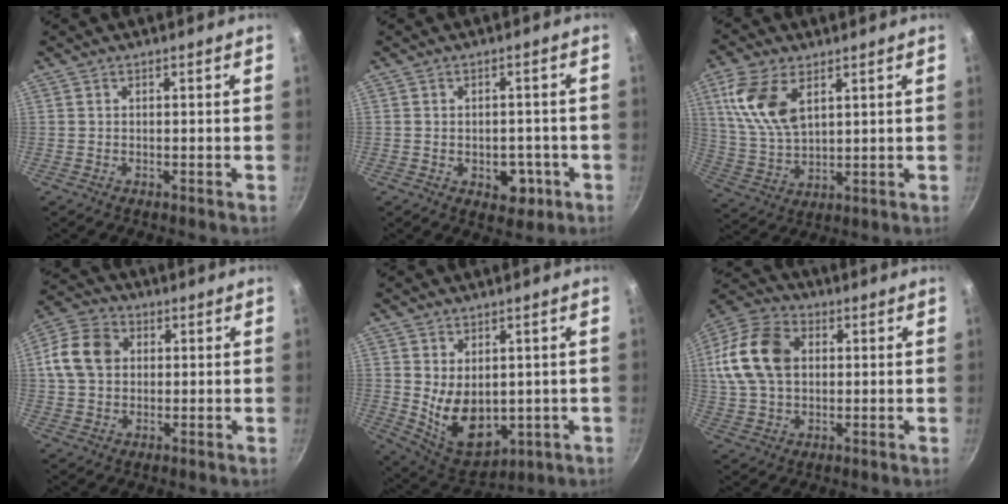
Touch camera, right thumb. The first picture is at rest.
{"total": 6.1, "force": [-2.0, 4.2, 4.0], "torque": [-0.028, 0.008, -0.020]}
{"total": 12.2, "force": [4.8, 6.7, 9.0], "torque": [-0.176, -0.016, 0.103]}
{"total": 10.2, "force": [1.5, 8.1, 6.0], "torque": [-0.095, 0.012, 0.014]}
{"total": 11.6, "force": [0.3, 7.8, 8.5], "torque": [-0.112, -0.028, 0.035]}
{"total": 16.2, "force": [2.8, 11.4, 11.2], "torque": [-0.200, 0.018, 0.040]}